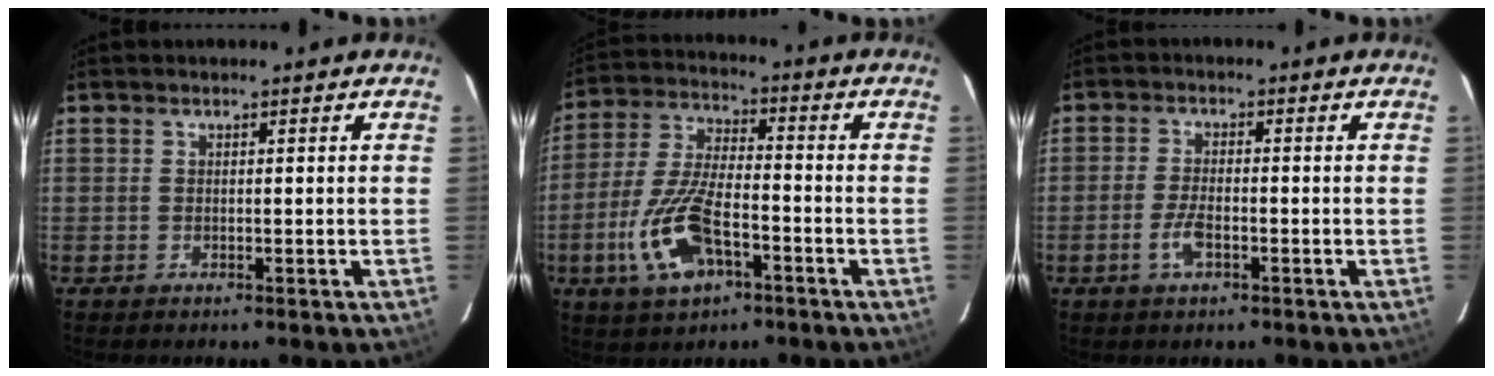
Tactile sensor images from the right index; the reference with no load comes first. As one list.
[{"total": 13.7, "force": [-5.6, 5.7, 11.2], "torque": [-0.244, -0.007, -0.103]}, {"total": 4.2, "force": [-1.9, 1.5, 3.4], "torque": [-0.074, -0.002, -0.037]}]